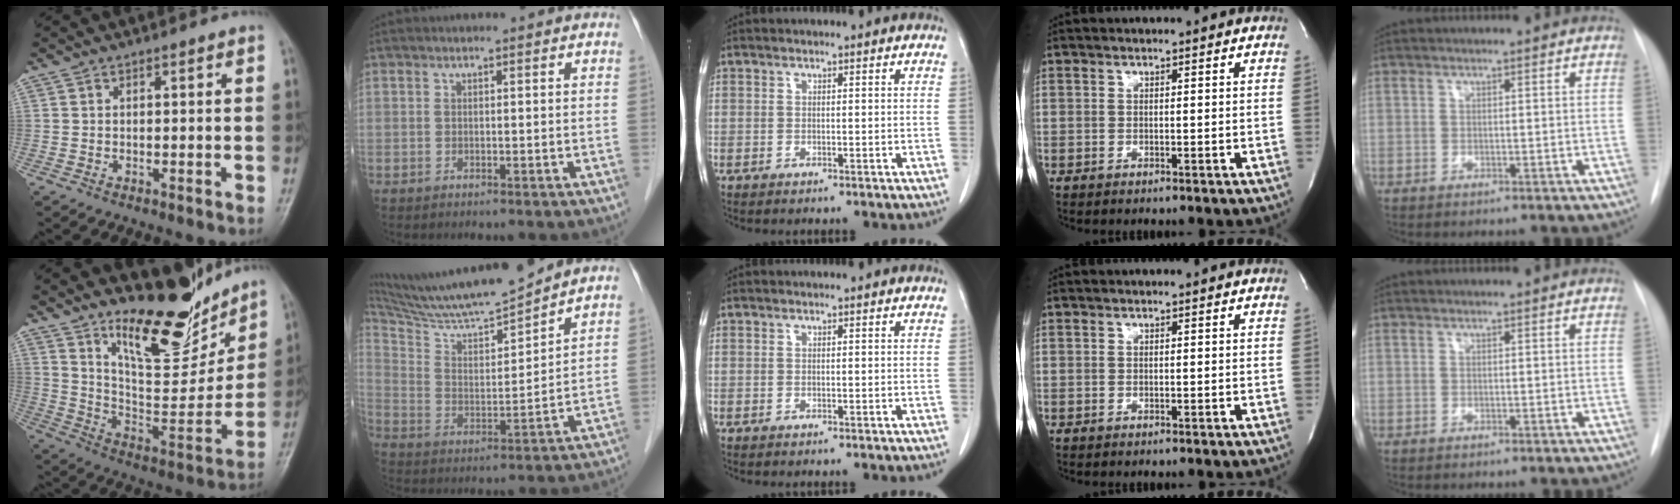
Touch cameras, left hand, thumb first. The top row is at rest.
{"thumb": {"total": 17.8, "force": [13.8, 6.1, 9.4], "torque": [-0.097, -0.105, 0.235]}, "index": {"total": 14.5, "force": [13.6, -0.8, 4.9], "torque": [-0.099, 0.001, 0.245]}}